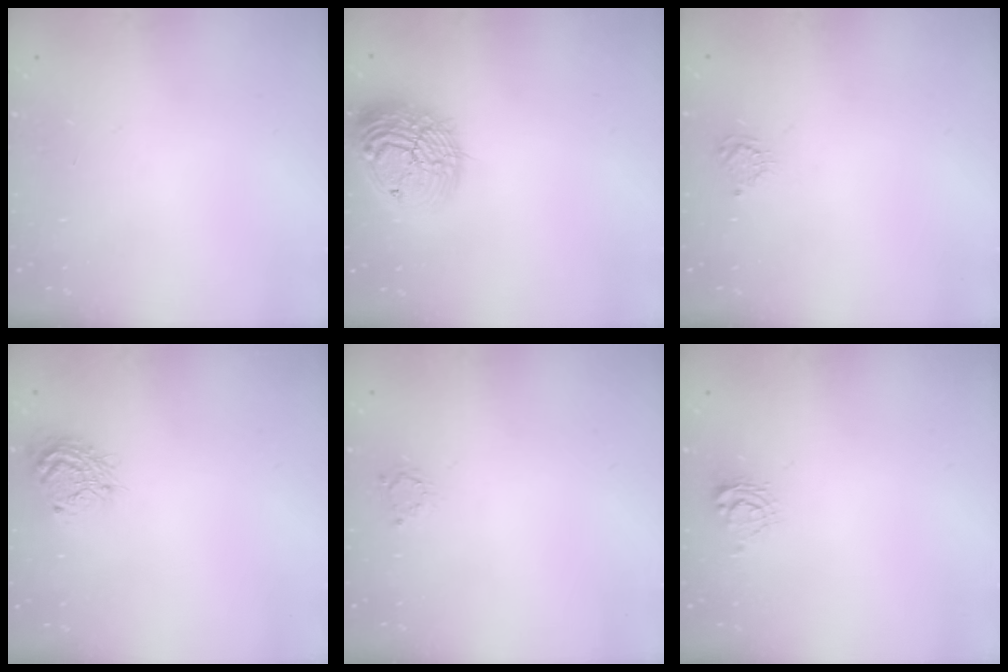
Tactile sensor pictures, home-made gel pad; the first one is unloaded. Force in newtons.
{"total": 20.6, "press": 20.5, "slide": 1.8}
{"total": 3.8, "press": 3.7, "slide": 0.4}
{"total": 10.6, "press": 10.6, "slide": 0.7}
{"total": 2.5, "press": 2.5, "slide": 0.4}
{"total": 6.7, "press": 6.7, "slide": 0.7}